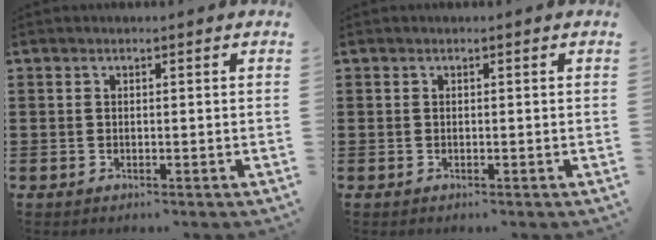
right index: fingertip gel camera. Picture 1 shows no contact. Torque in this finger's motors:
{"motor_torque": [0.04, 0.07, 0.00, 0.00]}